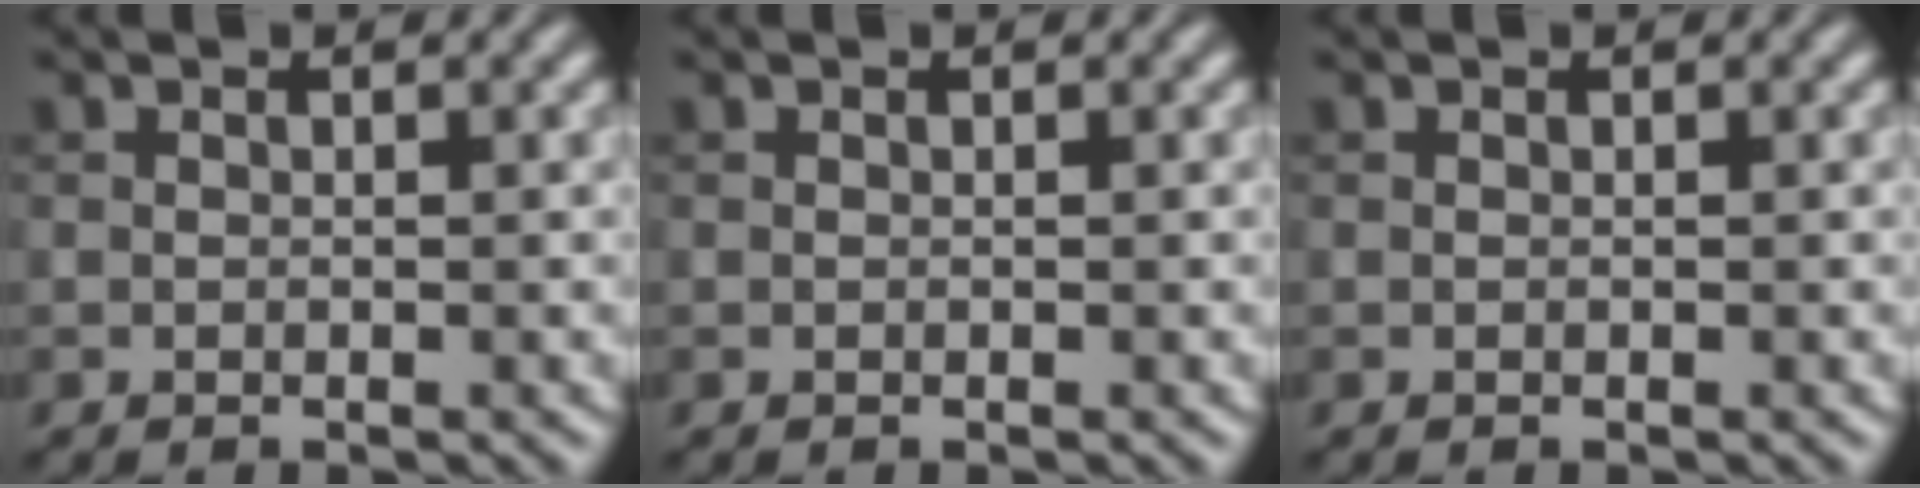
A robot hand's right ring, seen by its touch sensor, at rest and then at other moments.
{"total": 0.0}
{"total": 0.0}